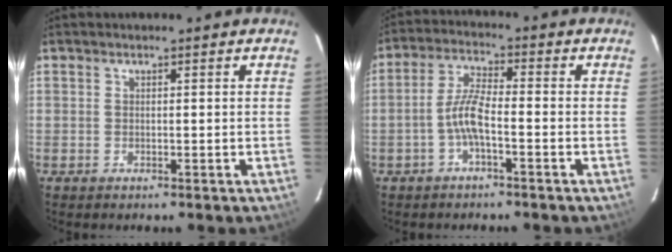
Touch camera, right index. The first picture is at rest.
{"total": 5.3, "force": [-2.2, 1.0, 4.7], "torque": [-0.102, 0.012, -0.044]}